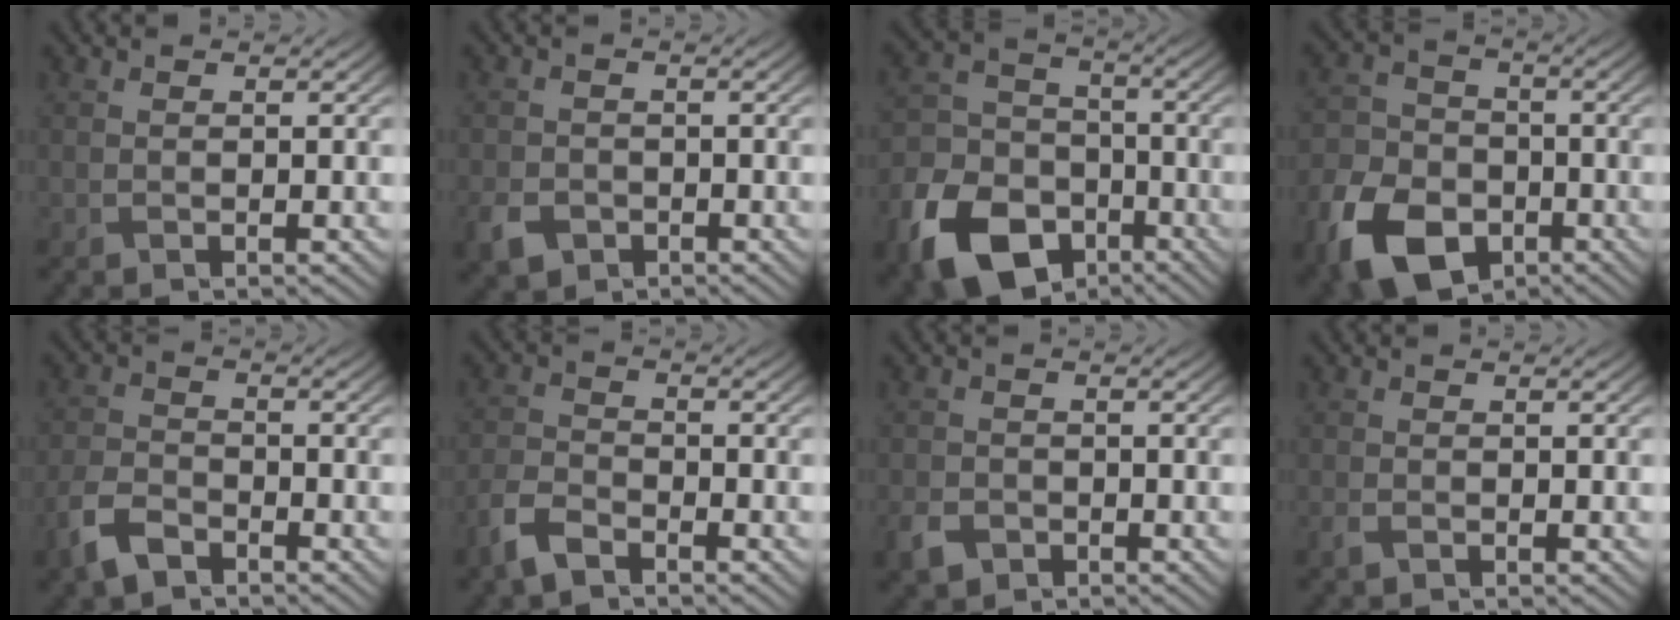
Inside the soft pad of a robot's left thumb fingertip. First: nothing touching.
{"total": 3.7, "force": [-2.0, 2.6, 1.6], "torque": [-0.045, -0.013, -0.044]}
{"total": 14.9, "force": [-8.1, 10.0, 7.4], "torque": [-0.190, -0.042, -0.156]}
{"total": 12.5, "force": [-6.7, 8.2, 6.6], "torque": [-0.164, -0.040, -0.129]}
{"total": 5.2, "force": [-3.5, 2.6, 2.7], "torque": [-0.066, -0.011, -0.083]}
{"total": 4.7, "force": [-3.5, 2.0, 2.4], "torque": [-0.058, -0.010, -0.084]}
{"total": 3.2, "force": [-1.9, 2.2, 1.3], "torque": [-0.038, -0.011, -0.044]}
{"total": 1.3, "force": [-0.8, 0.7, 0.7], "torque": [-0.019, -0.004, -0.016]}